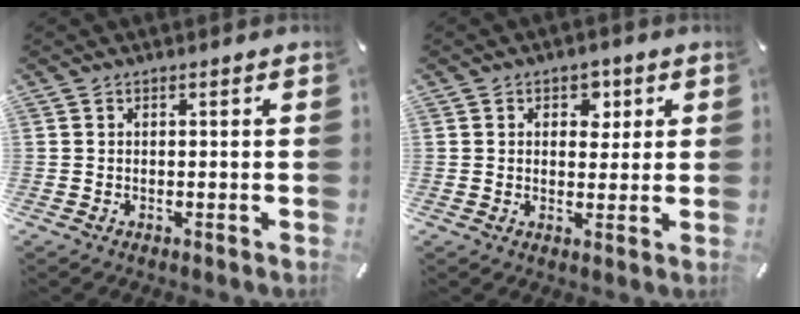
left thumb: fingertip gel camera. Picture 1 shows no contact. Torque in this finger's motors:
{"motor_torque": [0.22, -0.19, 0.06, 0.06, -0.04]}